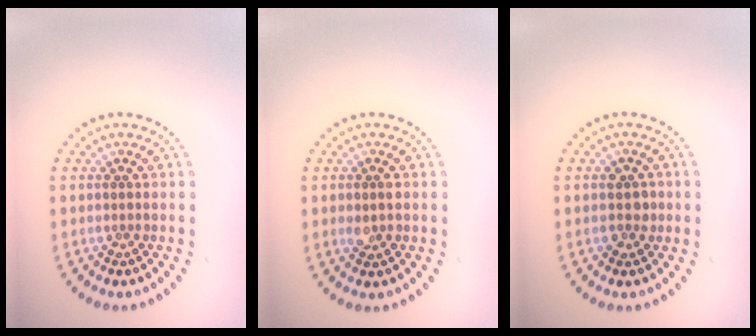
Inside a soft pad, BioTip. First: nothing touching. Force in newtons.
{"total": 1.6, "press": 1.5, "slide": 0.3}
{"total": 1.7, "press": 1.7, "slide": 0.3}